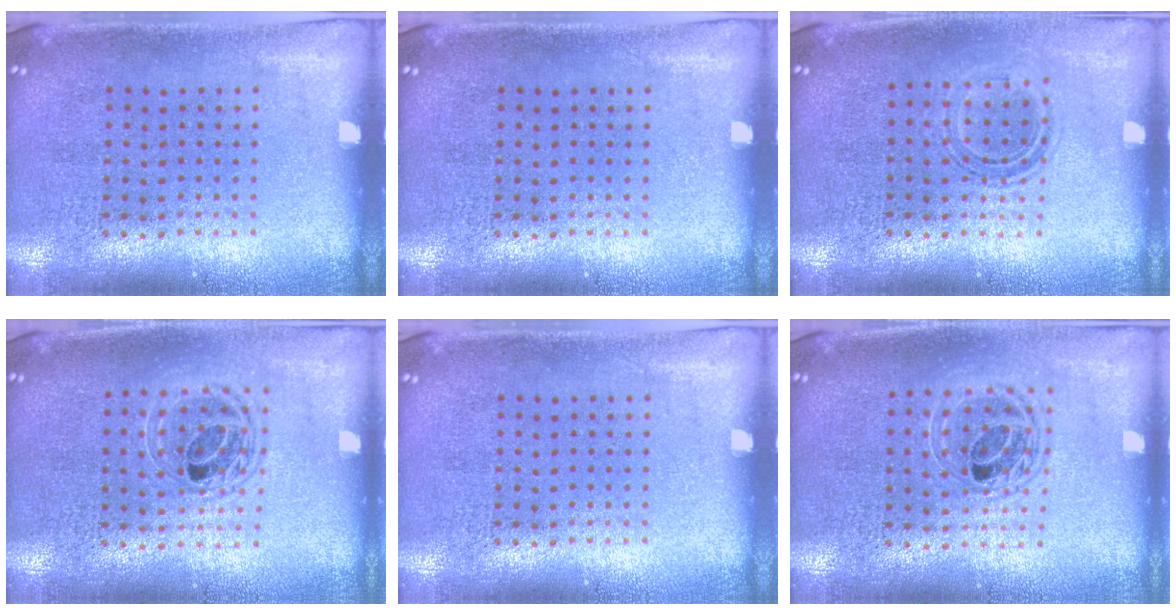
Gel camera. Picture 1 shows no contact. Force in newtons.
{"total": 0.0}
{"total": 1.1, "press": 1.0, "slide": 0.5}
{"total": 1.6, "press": 1.3, "slide": 0.8}
{"total": 0.0}
{"total": 1.6, "press": 1.3, "slide": 0.8}